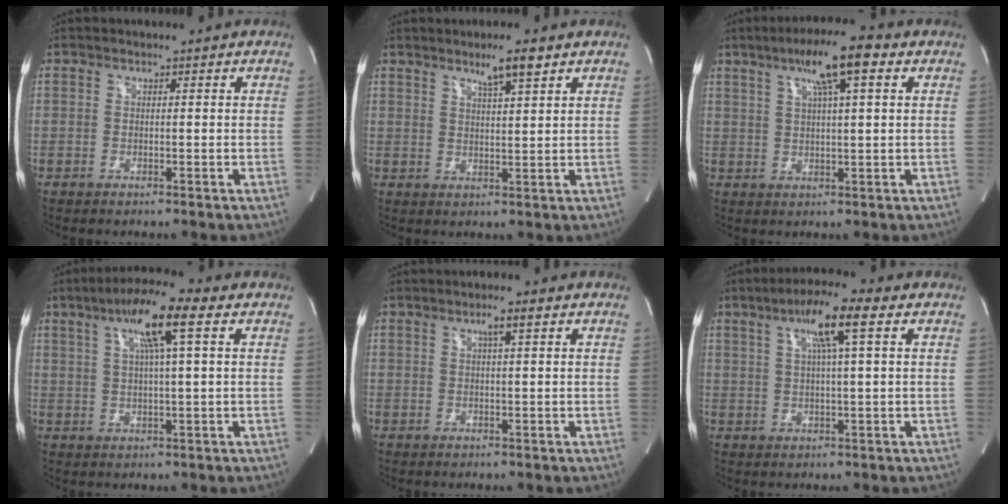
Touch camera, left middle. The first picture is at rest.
{"total": 4.5, "force": [3.0, -0.1, 3.3], "torque": [-0.060, -0.002, 0.053]}
{"total": 9.2, "force": [4.4, 0.7, 8.0], "torque": [-0.137, 0.018, 0.068]}
{"total": 9.7, "force": [4.1, 0.2, 8.9], "torque": [-0.161, 0.019, 0.065]}
{"total": 2.3, "force": [1.0, -0.1, 2.0], "torque": [-0.037, 0.005, 0.018]}
{"total": 8.5, "force": [3.5, 0.0, 7.7], "torque": [-0.139, 0.015, 0.057]}